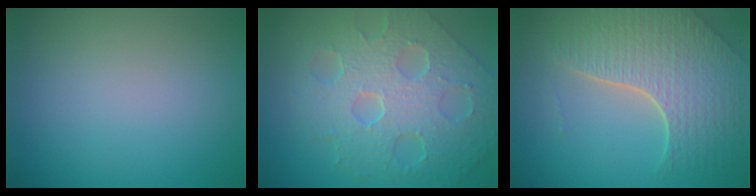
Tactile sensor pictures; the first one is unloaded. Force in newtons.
{"total": 8.7, "press": 6.1, "slide": 6.1}
{"total": 6.9, "press": 4.9, "slide": 4.9}